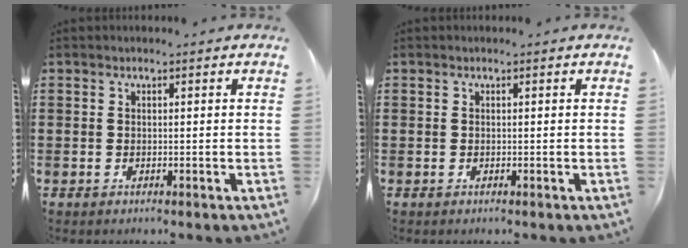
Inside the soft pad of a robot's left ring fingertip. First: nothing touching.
{"total": 0.0}